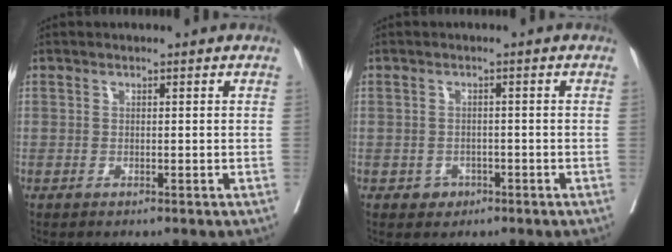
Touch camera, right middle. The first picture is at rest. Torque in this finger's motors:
{"motor_torque": [0.33, -0.28, 0.12, 0.01]}